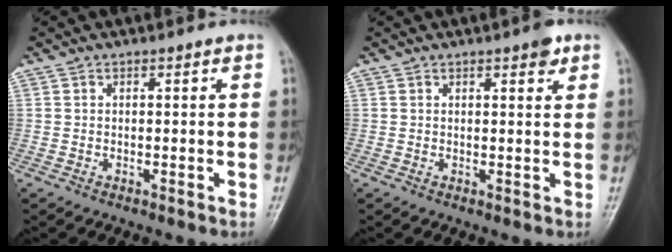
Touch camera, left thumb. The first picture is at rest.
{"total": 2.8, "force": [1.6, 0.9, 2.0], "torque": [-0.020, -0.006, 0.018]}